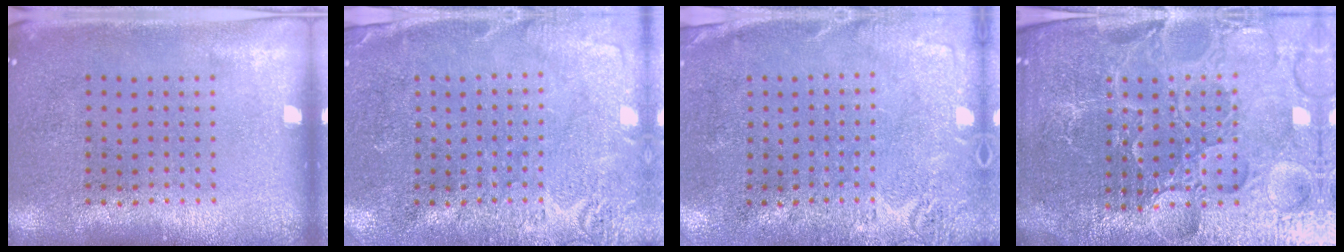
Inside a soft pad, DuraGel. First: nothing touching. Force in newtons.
{"total": 2.7, "press": 2.7, "slide": 0.4}
{"total": 2.6, "press": 2.2, "slide": 1.4}
{"total": 6.2, "press": 5.5, "slide": 2.7}